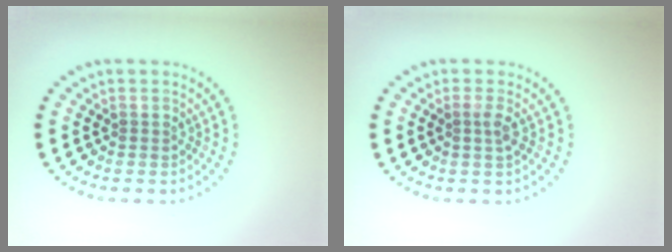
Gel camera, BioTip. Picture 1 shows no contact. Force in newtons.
{"total": 1.1, "press": 0.8, "slide": 0.7}